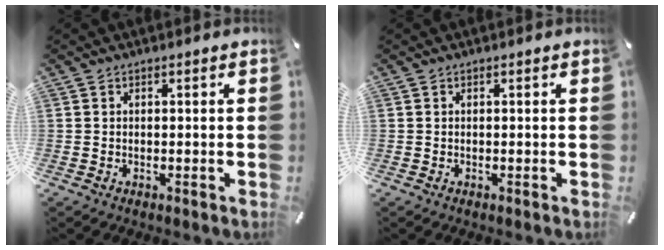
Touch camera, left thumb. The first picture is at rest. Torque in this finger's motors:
{"motor_torque": [-0.04, 0.07, -0.02, -0.04, 0.00]}